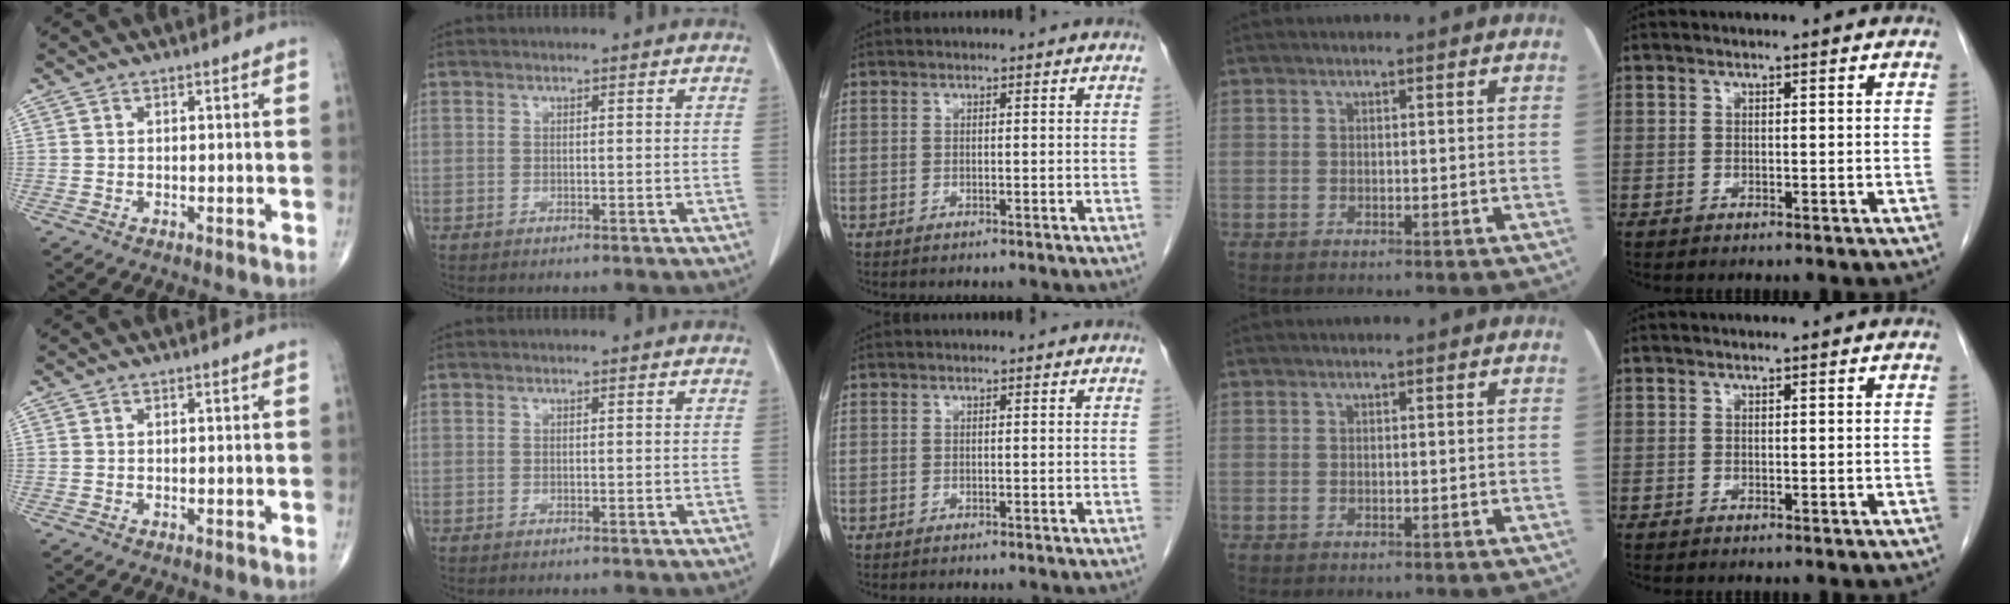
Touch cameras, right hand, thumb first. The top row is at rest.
{}